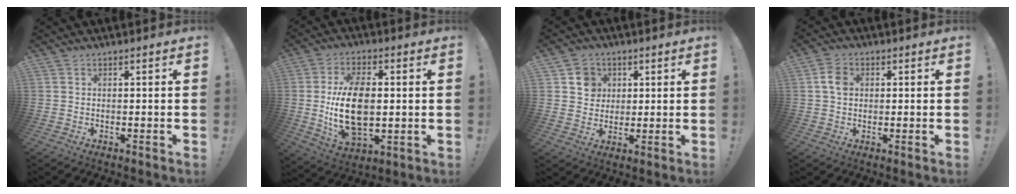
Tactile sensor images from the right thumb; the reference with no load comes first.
{"total": 16.6, "force": [0.0, 9.8, 13.4], "torque": [-0.254, -0.010, -0.002]}
{"total": 7.4, "force": [2.6, 6.7, 1.5], "torque": [-0.005, -0.015, 0.052]}
{"total": 5.6, "force": [0.9, 4.2, 3.6], "torque": [-0.046, 0.005, 0.018]}